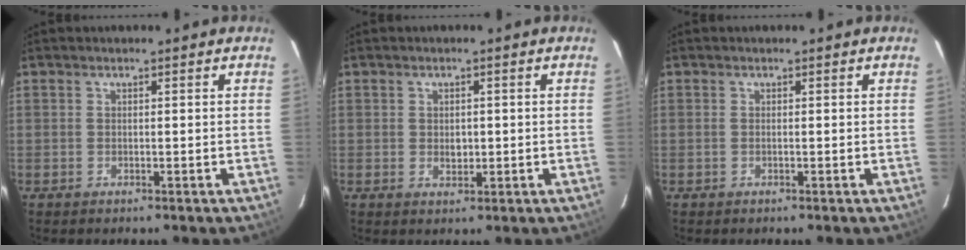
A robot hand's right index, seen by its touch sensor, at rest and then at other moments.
{"total": 2.4, "force": [-0.2, 1.9, 1.4], "torque": [-0.022, 0.001, -0.001]}
{"total": 0.0}